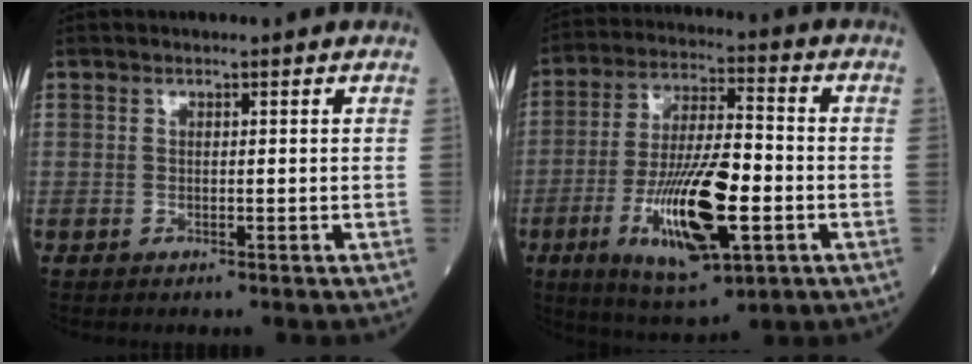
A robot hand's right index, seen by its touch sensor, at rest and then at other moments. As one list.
[{"total": 16.1, "force": [-4.8, 3.9, 14.8], "torque": [-0.282, -0.013, -0.077]}]